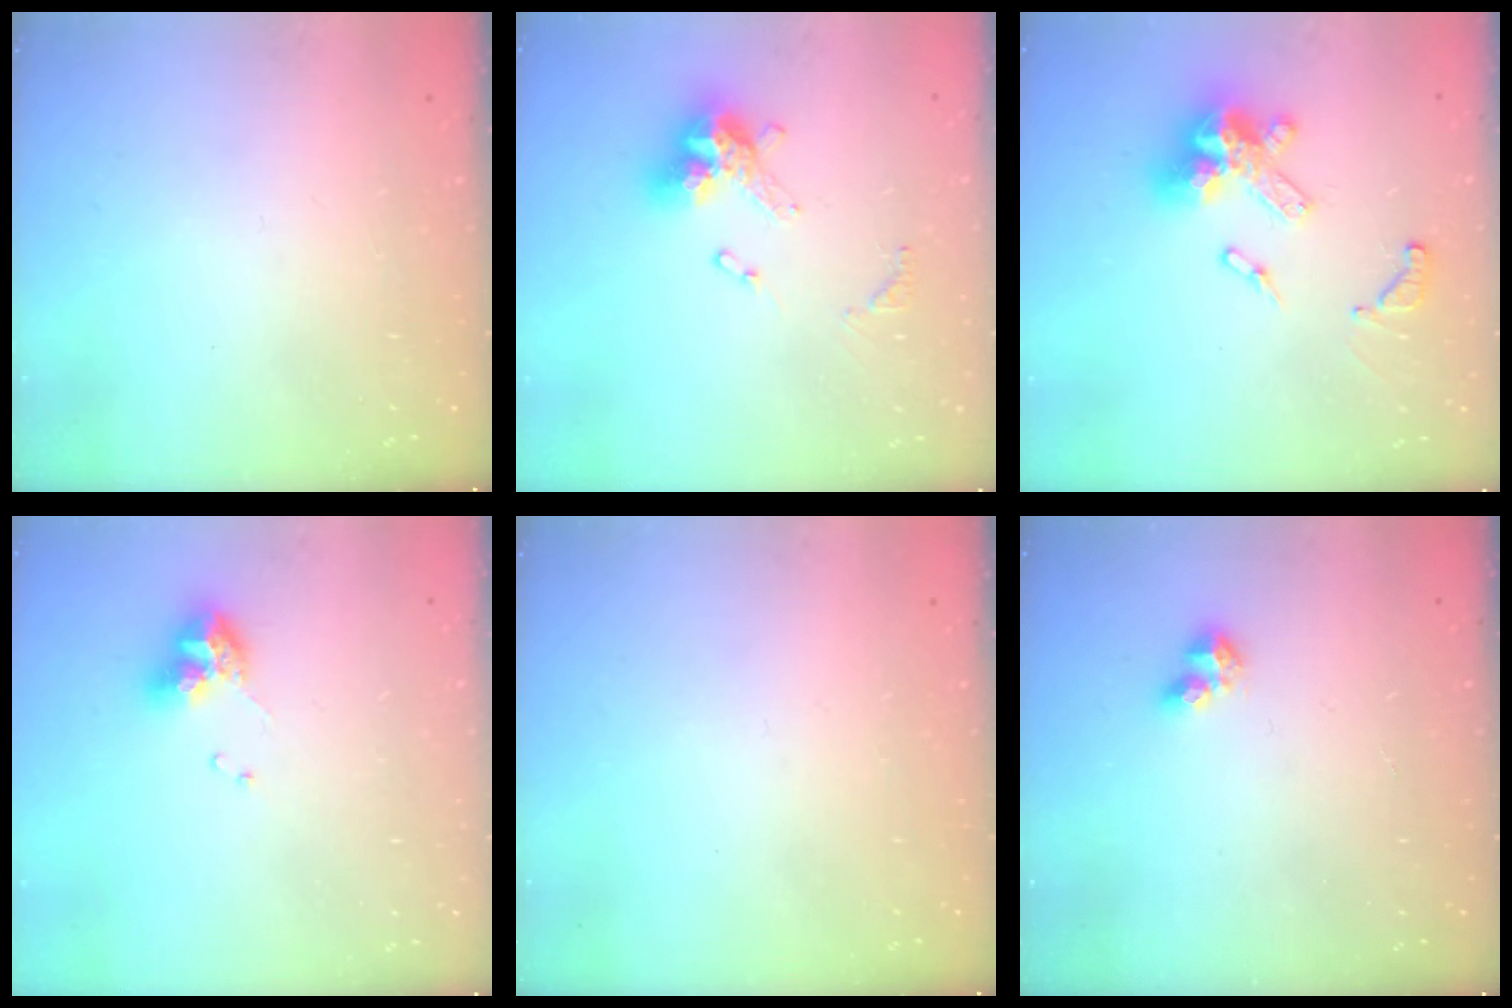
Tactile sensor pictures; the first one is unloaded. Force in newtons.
{"total": 12.0, "press": 11.9, "slide": 1.4}
{"total": 15.1, "press": 14.9, "slide": 2.4}
{"total": 9.5, "press": 9.5, "slide": 1.1}
{"total": 0.0}
{"total": 4.1, "press": 4.0, "slide": 0.7}